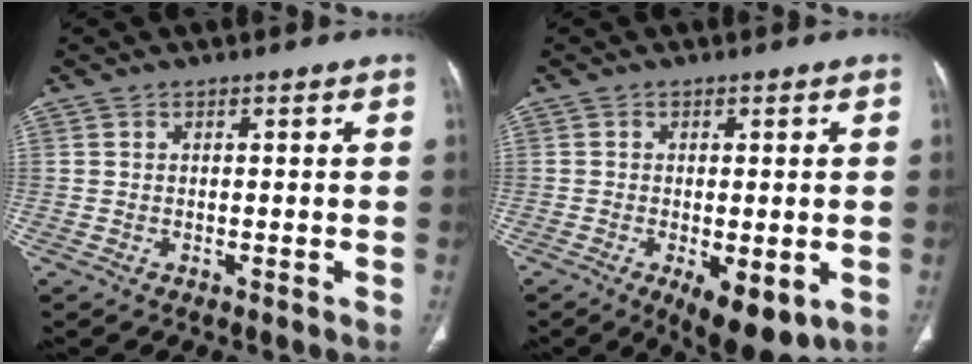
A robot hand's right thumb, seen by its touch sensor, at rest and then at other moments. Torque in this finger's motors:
{"motor_torque": [-0.08, 0.38, -0.05, -0.04, 0.02]}